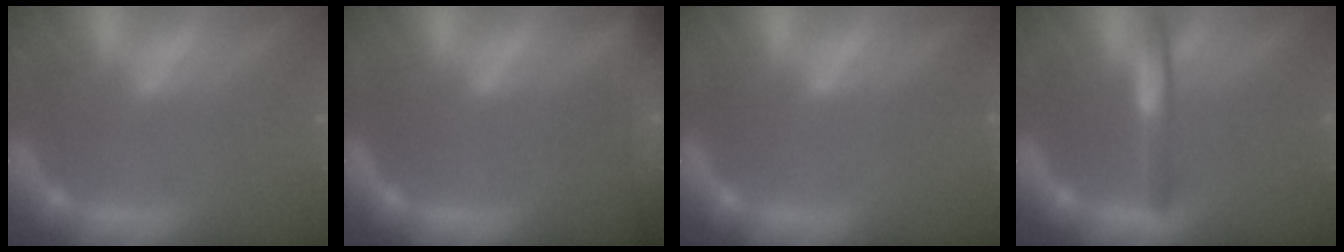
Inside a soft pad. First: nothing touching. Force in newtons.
{"total": 10.0}
{"total": 0.0}
{"total": 3.0}